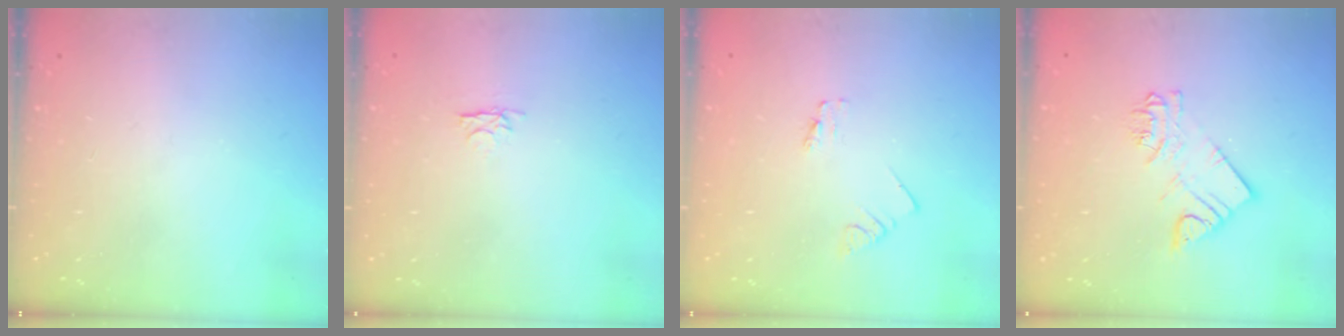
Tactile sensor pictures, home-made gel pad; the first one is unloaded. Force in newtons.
{"total": 2.8, "press": 2.7, "slide": 0.4}
{"total": 0.0}
{"total": 6.1, "press": 6.1, "slide": 0.3}